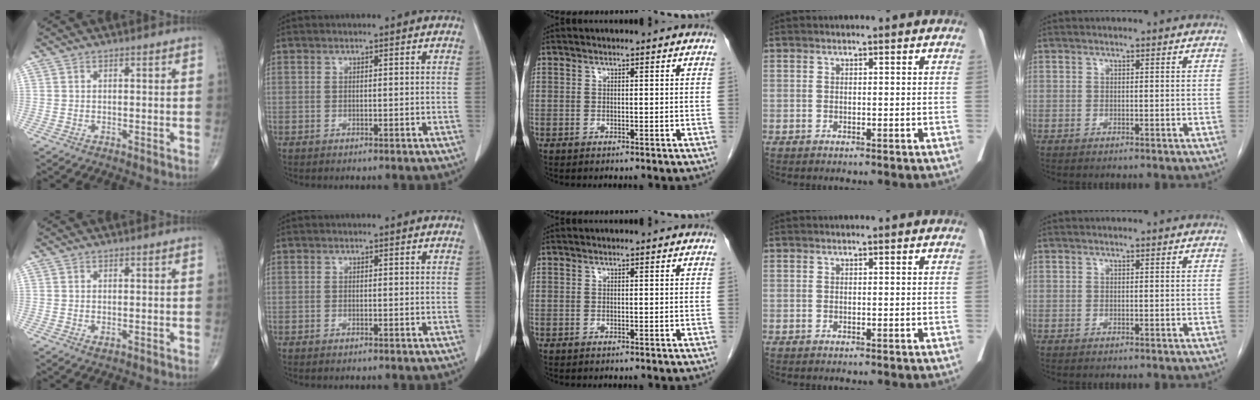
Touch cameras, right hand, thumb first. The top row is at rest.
{"thumb": {"total": 1.0, "force": [-0.2, 0.5, 0.8], "torque": [-0.014, -0.002, 0.000]}, "index": {"total": 0.6, "force": [-0.5, 0.1, 0.3], "torque": [-0.009, -0.001, -0.006]}}